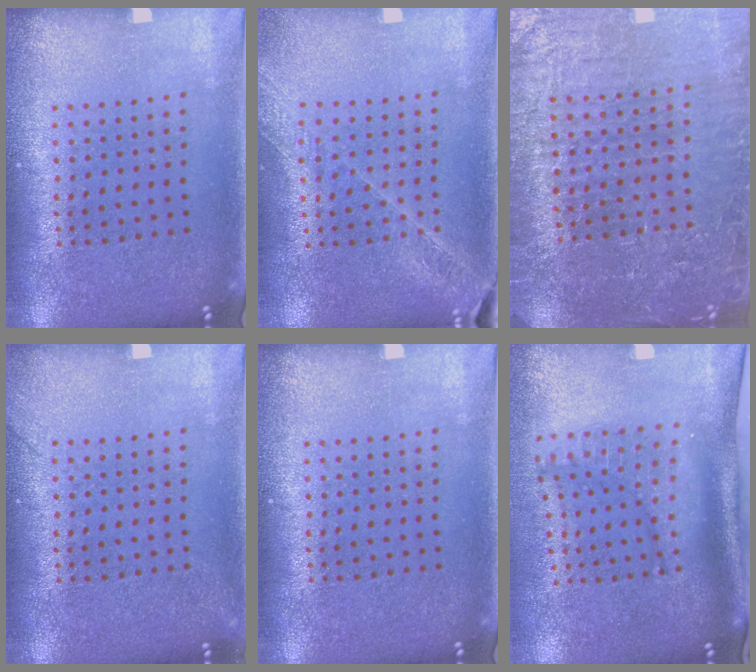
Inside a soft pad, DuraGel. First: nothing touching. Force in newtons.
{"total": 1.6, "press": 1.6, "slide": 0.2}
{"total": 4.7, "press": 4.4, "slide": 1.6}
{"total": 1.0, "press": 0.9, "slide": 0.3}
{"total": 0.0}
{"total": 1.6, "press": 1.3, "slide": 0.9}